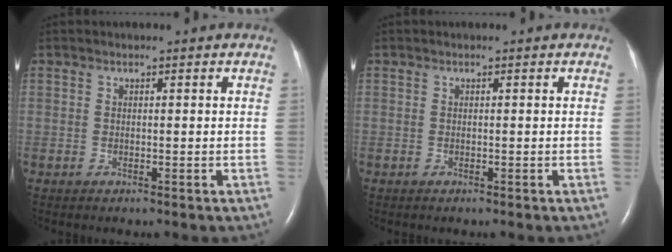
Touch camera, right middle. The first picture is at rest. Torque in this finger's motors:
{"motor_torque": [-0.14, -0.02, 0.02, -0.01]}